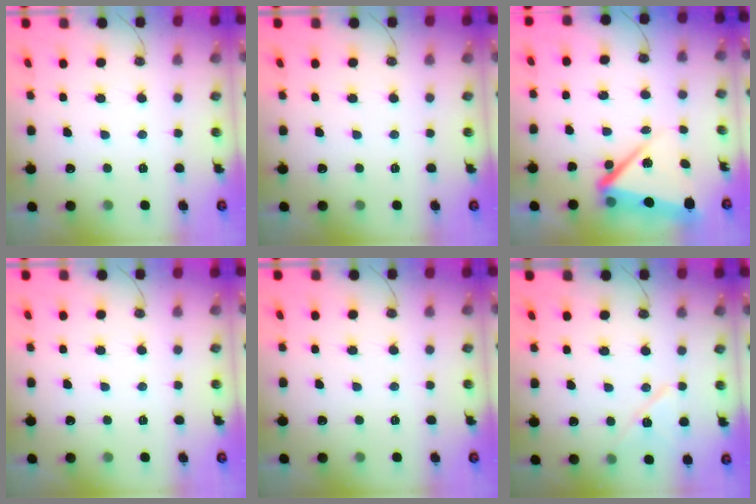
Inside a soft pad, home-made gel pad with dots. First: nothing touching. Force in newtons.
{"total": 0.0}
{"total": 8.9, "press": 8.8, "slide": 1.2}
{"total": 0.0}
{"total": 0.0}
{"total": 9.9, "press": 9.1, "slide": 3.8}